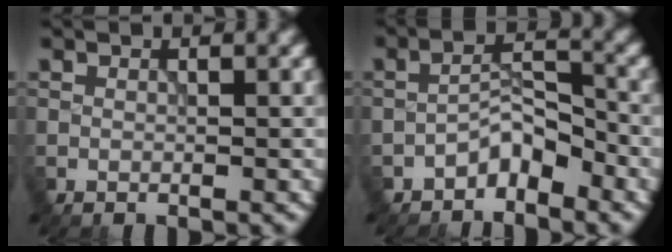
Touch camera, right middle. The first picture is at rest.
{"total": 2.9, "force": [-2.2, 1.1, 1.5], "torque": [-0.018, 0.019, -0.044]}